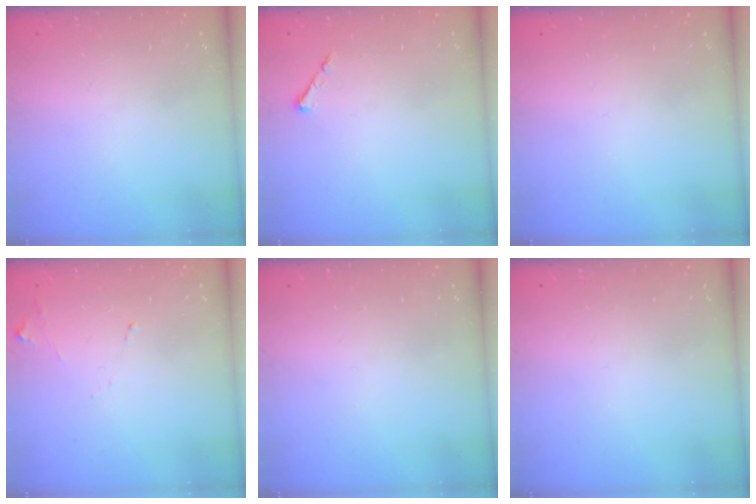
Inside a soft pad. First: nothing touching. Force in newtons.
{"total": 3.2, "press": 3.1, "slide": 0.5}
{"total": 0.0}
{"total": 7.6, "press": 7.6, "slide": 0.6}
{"total": 0.0}
{"total": 0.0}